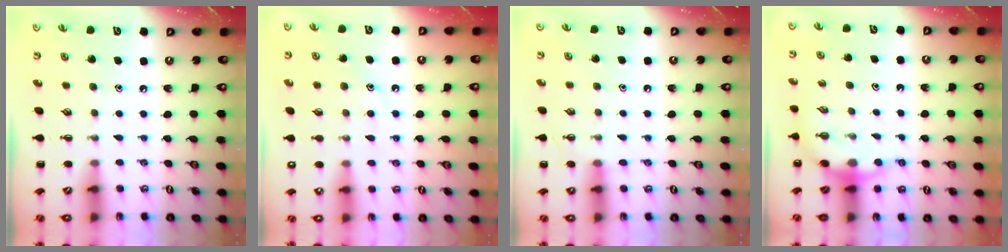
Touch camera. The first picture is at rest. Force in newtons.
{"total": 9.4, "press": 9.3, "slide": 1.4}
{"total": 7.8, "press": 7.5, "slide": 2.2}
{"total": 5.4, "press": 5.4, "slide": 0.6}